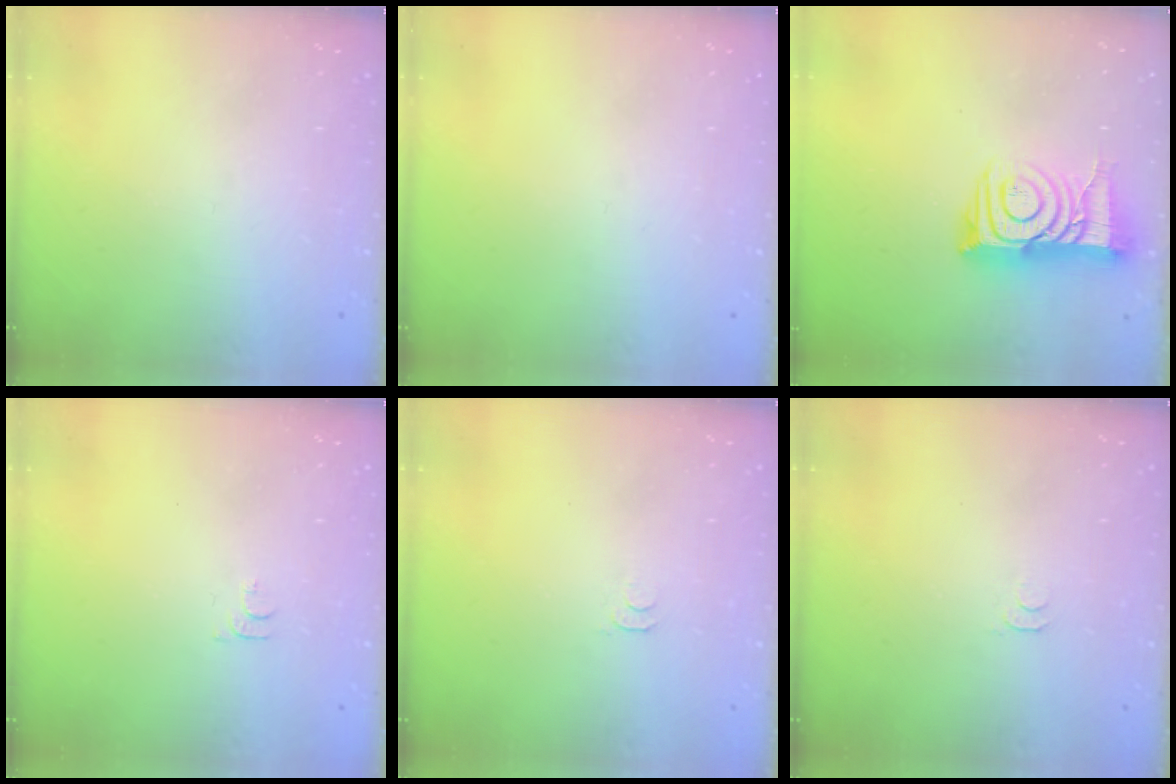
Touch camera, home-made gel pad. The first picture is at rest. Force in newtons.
{"total": 0.0}
{"total": 14.1, "press": 14.1, "slide": 1.1}
{"total": 4.6, "press": 4.5, "slide": 0.7}
{"total": 2.8, "press": 2.7, "slide": 0.5}
{"total": 2.8, "press": 2.7, "slide": 0.5}